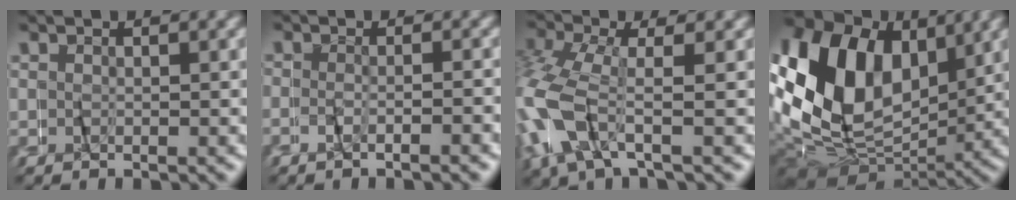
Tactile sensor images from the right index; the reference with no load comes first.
{"total": 1.5, "force": [-1.4, -0.2, 0.6], "torque": [-0.012, 0.005, -0.031]}
{"total": 5.2, "force": [-1.2, 3.2, 3.9], "torque": [-0.134, -0.023, -0.014]}
{"total": 17.6, "force": [2.5, 13.2, 11.3], "torque": [-0.229, -0.008, 0.036]}